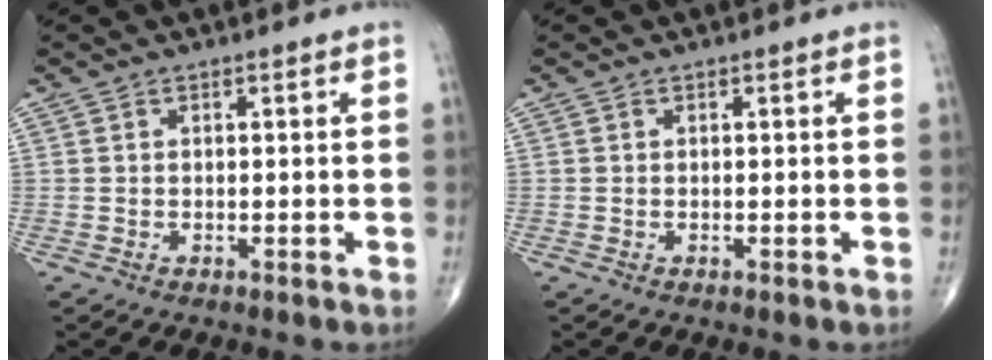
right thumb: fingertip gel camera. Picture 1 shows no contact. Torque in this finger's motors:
{"motor_torque": [0.37, 0.04, -0.21, -0.37, 0.01]}